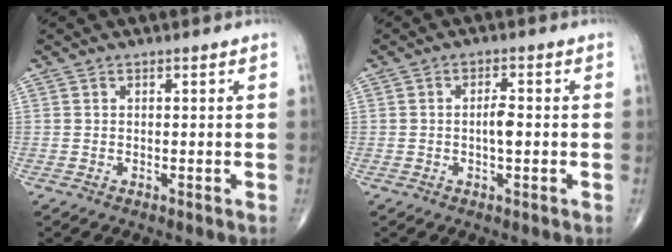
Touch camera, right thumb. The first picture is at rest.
{"total": 3.2, "force": [-0.3, 1.2, 2.9], "torque": [-0.050, 0.004, -0.009]}